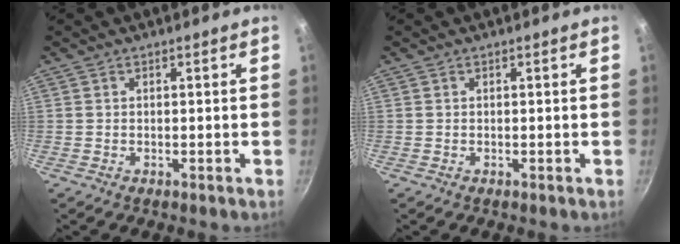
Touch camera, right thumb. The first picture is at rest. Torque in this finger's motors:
{"motor_torque": [-0.23, 0.07, 0.04, 0.00, 0.10]}